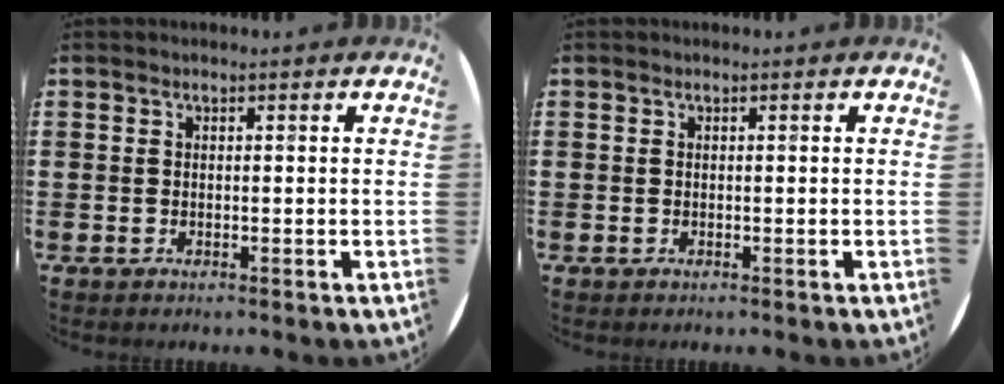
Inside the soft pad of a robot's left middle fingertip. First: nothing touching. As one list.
[{"total": 0.0}]